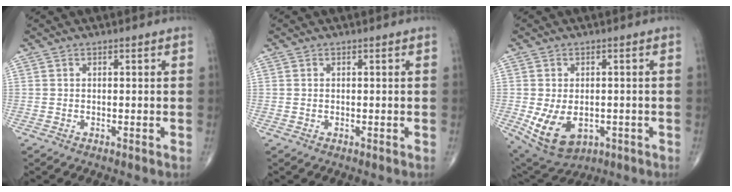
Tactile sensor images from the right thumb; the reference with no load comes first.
{"total": 0.0}
{"total": 10.2, "force": [-2.5, 6.8, 7.2], "torque": [-0.124, 0.000, -0.021]}